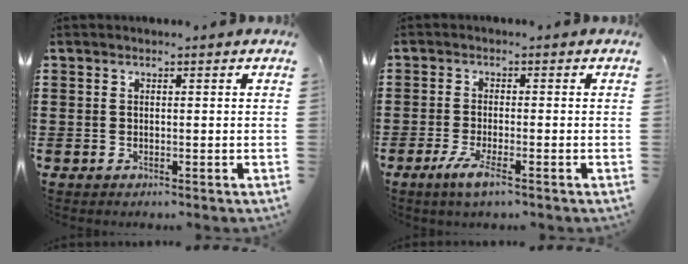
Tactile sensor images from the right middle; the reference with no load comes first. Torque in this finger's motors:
{"motor_torque": [1.51, -0.59, 0.28, 0.07]}